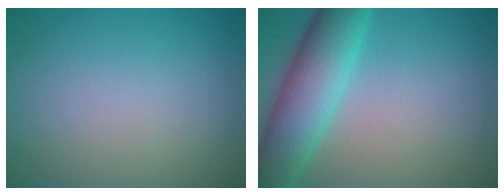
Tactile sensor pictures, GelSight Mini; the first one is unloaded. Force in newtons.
{"total": 7.7, "press": 7.7, "slide": 0.2}